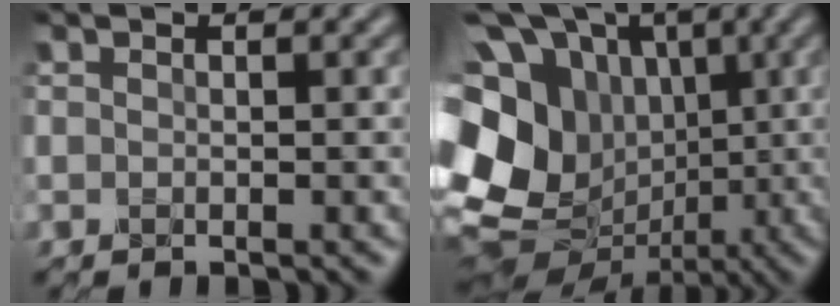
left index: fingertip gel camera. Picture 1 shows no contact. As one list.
[{"total": 20.3, "force": [-0.4, 17.7, 9.8], "torque": [-0.251, 0.025, -0.040]}]